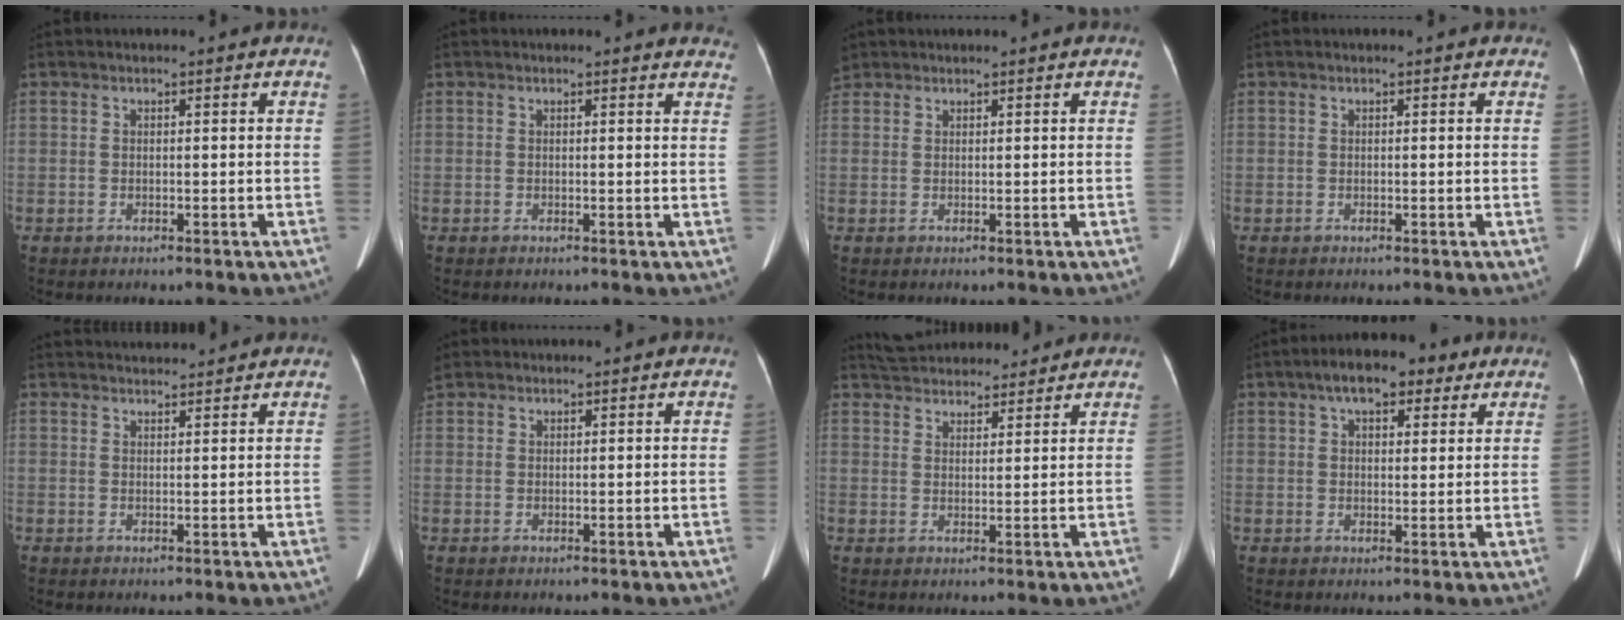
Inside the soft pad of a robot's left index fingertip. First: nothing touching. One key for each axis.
{"total": 4.4, "fx": 4.3, "fy": 1.1, "fz": 0.4, "tx": 0.013, "ty": -0.015, "tz": 0.017}
{"total": 2.1, "fx": 1.7, "fy": 1.2, "fz": 0.3, "tx": -0.014, "ty": 0.012, "tz": 0.035}
{"total": 0.0}
{"total": 4.6, "fx": 4.5, "fy": 0.1, "fz": 0.6, "tx": -0.014, "ty": 0.024, "tz": 0.068}
{"total": 2.5, "fx": 2.0, "fy": 1.4, "fz": 0.5, "tx": -0.018, "ty": 0.017, "tz": 0.041}
{"total": 10.6, "fx": 9.9, "fy": 2.7, "fz": 2.8, "tx": -0.043, "ty": 0.029, "tz": 0.155}
{"total": 8.6, "fx": 5.1, "fy": 3.5, "fz": 6.0, "tx": -0.092, "ty": 0.030, "tz": 0.076}